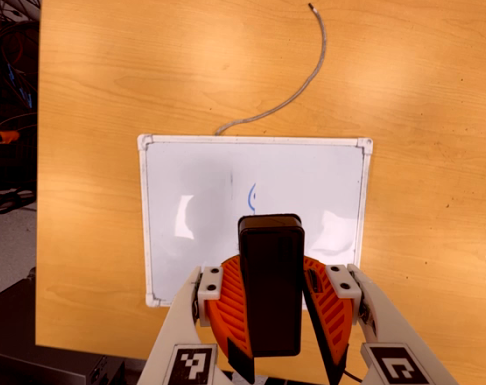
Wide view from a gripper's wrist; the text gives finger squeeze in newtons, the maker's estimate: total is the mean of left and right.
{"total": 8.7, "left": 9.0, "right": 8.4}